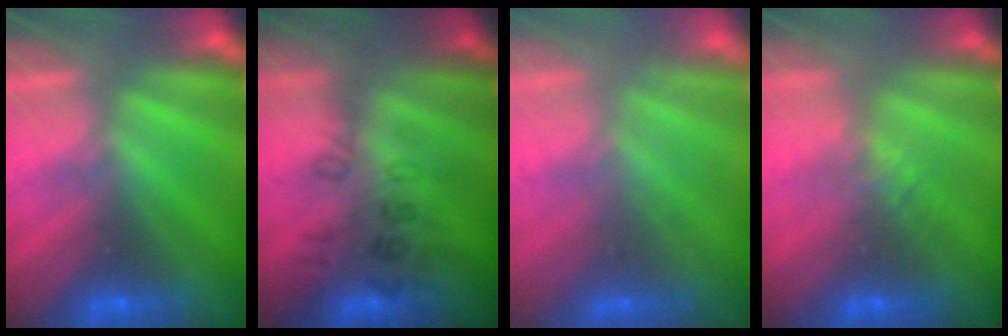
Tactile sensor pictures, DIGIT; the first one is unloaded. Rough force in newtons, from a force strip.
{"total": 2.8}
{"total": 2.2}
{"total": 2.2}